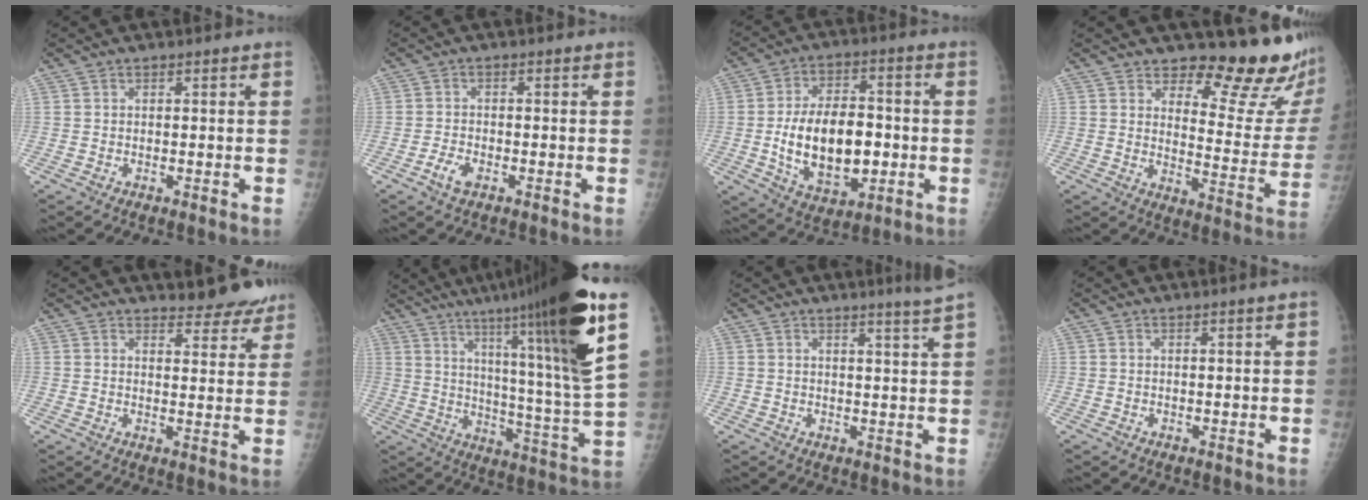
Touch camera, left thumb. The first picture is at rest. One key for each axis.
{"total": 2.9, "fx": -1.7, "fy": 1.6, "fz": 1.8, "tx": -0.032, "ty": 0.008, "tz": -0.033}
{"total": 16.5, "fx": -1.9, "fy": 9.6, "fz": 13.3, "tx": -0.199, "ty": 0.005, "tz": -0.020}
{"total": 16.8, "fx": 14.7, "fy": 4.2, "fz": 7.1, "tx": -0.035, "ty": -0.155, "tz": 0.177}
{"total": 7.6, "fx": 7.1, "fy": 2.3, "fz": 1.4, "tx": 0.012, "ty": -0.052, "tz": 0.081}
{"total": 26.5, "fx": 15.0, "fy": 1.6, "fz": 21.8, "tx": -0.305, "ty": -0.057, "tz": 0.226}
{"total": 4.5, "fx": 3.6, "fy": -1.2, "fz": 2.4, "tx": -0.034, "ty": -0.032, "tz": 0.046}
{"total": 1.0, "fx": 0.6, "fy": -0.4, "fz": 0.7, "tx": -0.023, "ty": -0.006, "tz": 0.016}